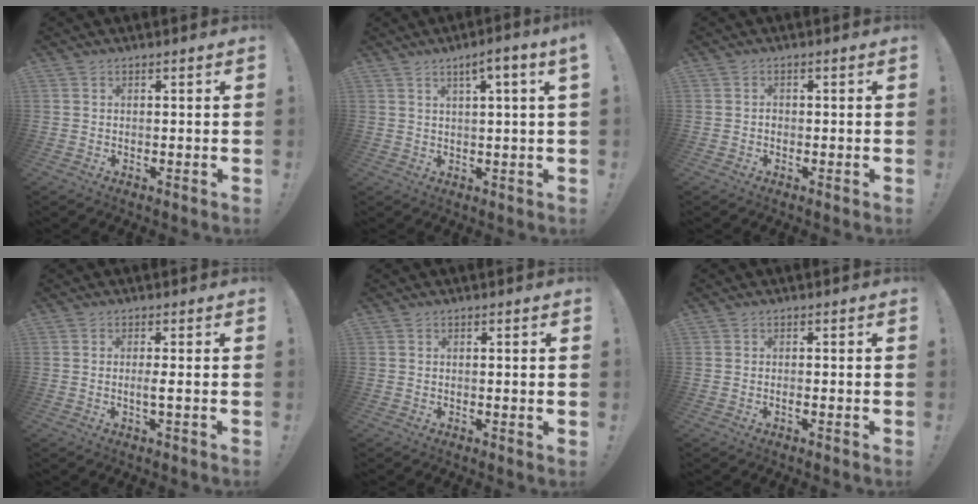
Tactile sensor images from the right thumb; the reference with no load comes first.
{"total": 4.4, "force": [1.9, -0.4, 4.0], "torque": [-0.065, -0.005, 0.028]}
{"total": 0.9, "force": [-0.6, 0.7, 0.2], "torque": [-0.005, 0.004, -0.010]}
{"total": 2.3, "force": [-0.3, 0.0, 2.2], "torque": [-0.043, -0.002, -0.006]}
{"total": 0.9, "force": [0.2, -0.4, 0.8], "torque": [-0.012, -0.002, 0.002]}
{"total": 0.8, "force": [-0.5, 0.0, 0.6], "torque": [-0.010, -0.001, -0.009]}